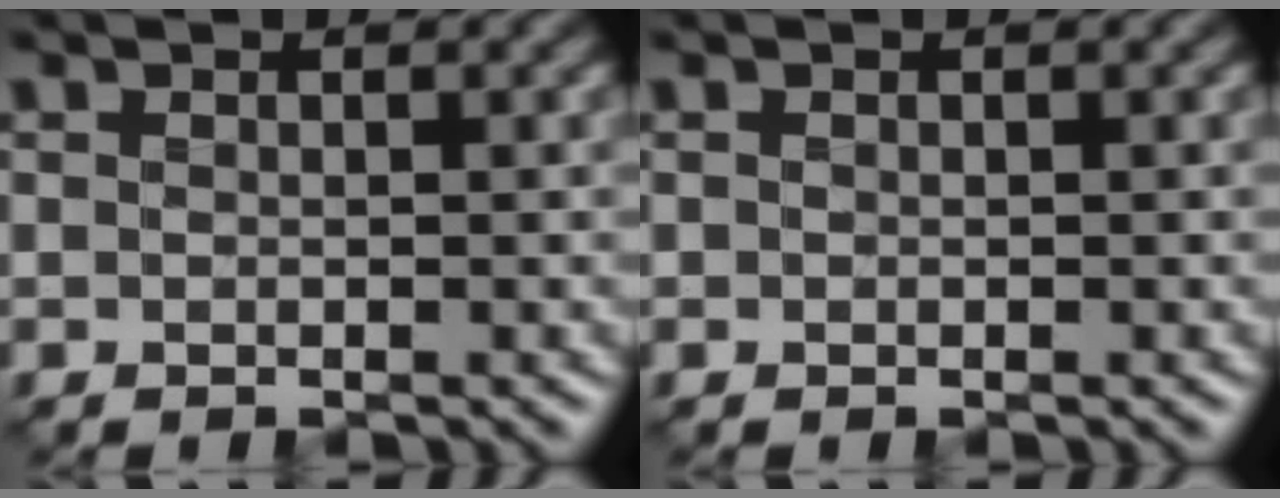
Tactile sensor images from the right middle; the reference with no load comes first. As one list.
[{"total": 0.0}]